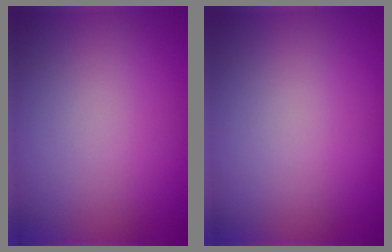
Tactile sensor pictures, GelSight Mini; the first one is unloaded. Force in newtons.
{"total": 0.0}